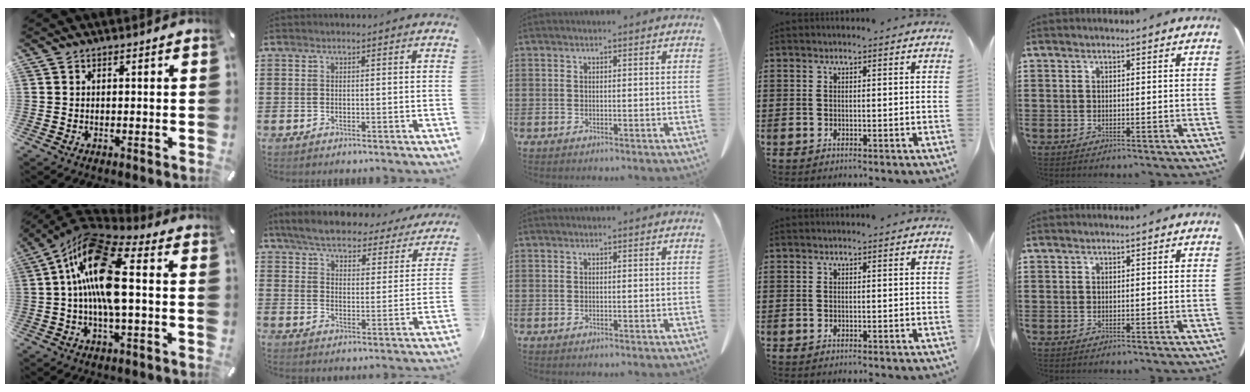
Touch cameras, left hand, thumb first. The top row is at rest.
{"thumb": {"total": 17.1, "force": [0.3, 7.3, 15.5], "torque": [-0.297, 0.002, 0.004]}, "index": {"total": 5.8, "force": [5.6, 0.7, 1.5], "torque": [-0.059, -0.035, 0.096]}}